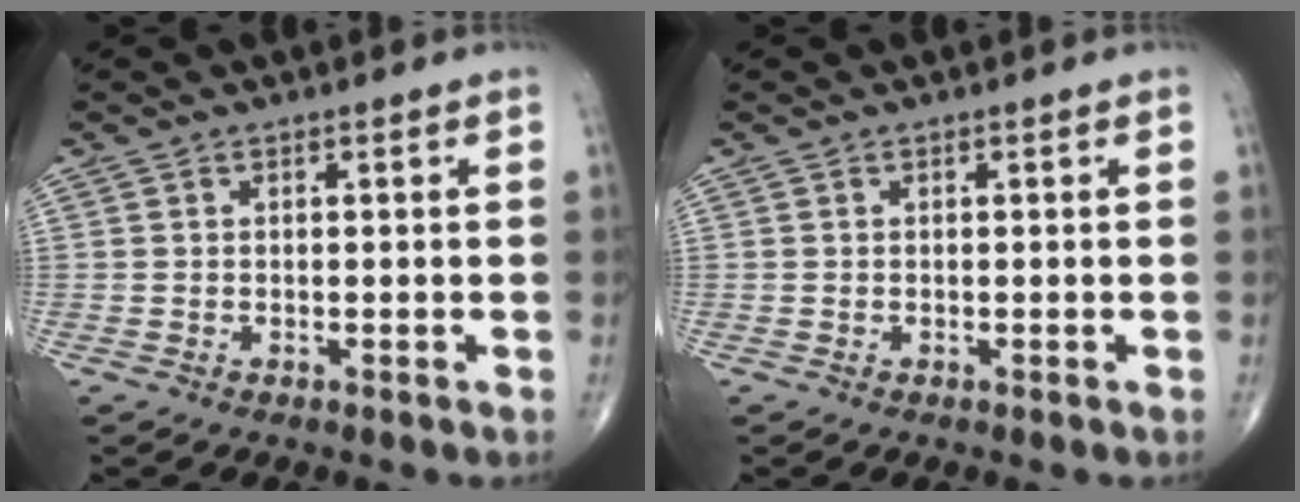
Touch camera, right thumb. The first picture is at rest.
{"total": 0.0}